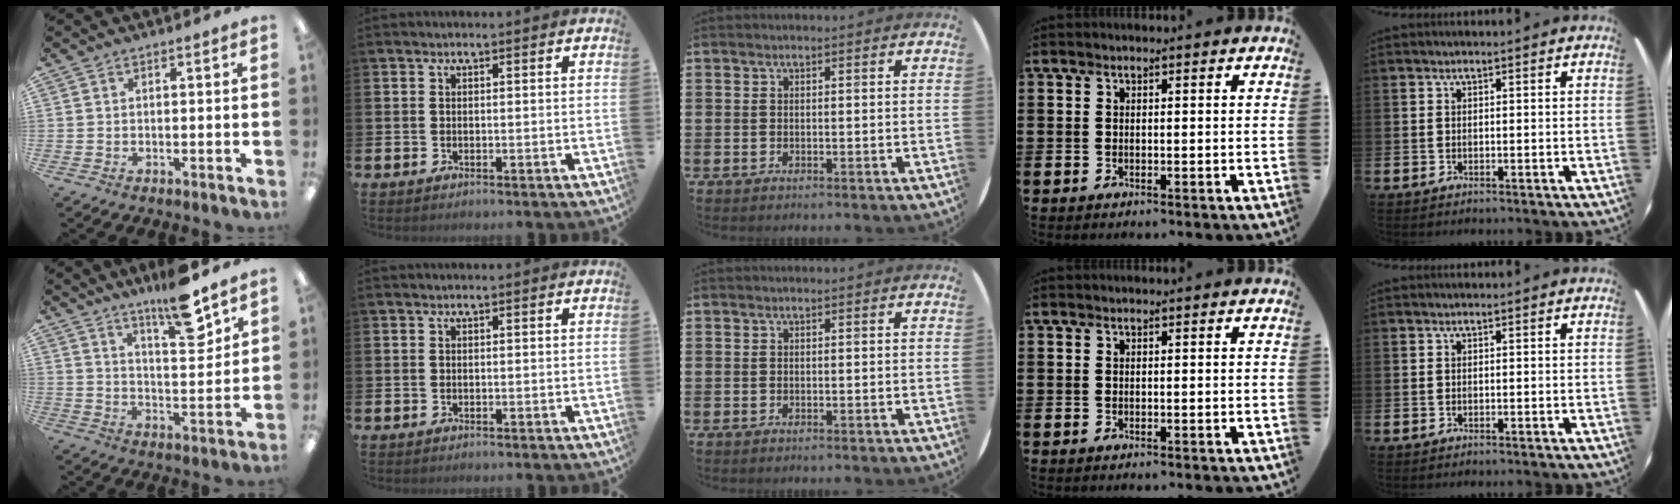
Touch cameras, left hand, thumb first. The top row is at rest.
{"thumb": {"total": 12.8, "force": [10.0, 2.6, 7.5], "torque": [-0.108, -0.065, 0.166]}}